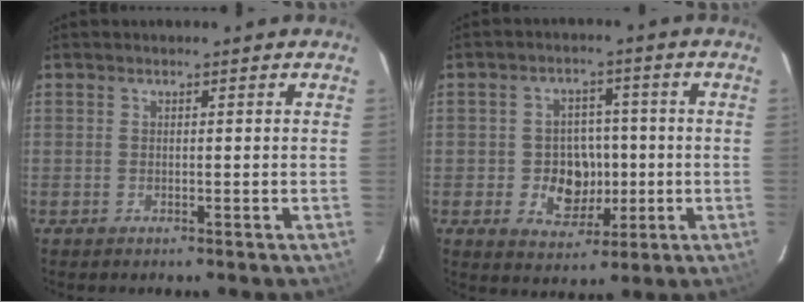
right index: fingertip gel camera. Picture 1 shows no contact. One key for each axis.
{"total": 8.1, "fx": -1.3, "fy": 7.0, "fz": 3.9, "tx": -0.084, "ty": 0.011, "tz": -0.007}